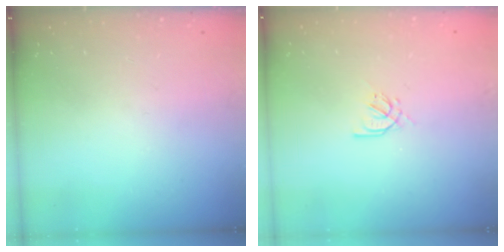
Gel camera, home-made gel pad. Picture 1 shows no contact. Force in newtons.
{"total": 2.4, "press": 2.4, "slide": 0.5}